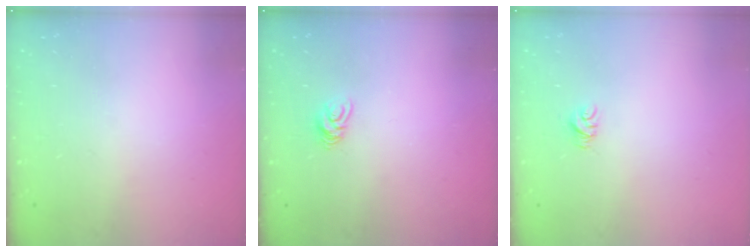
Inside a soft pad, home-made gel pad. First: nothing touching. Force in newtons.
{"total": 5.2, "press": 5.2, "slide": 0.3}
{"total": 4.5, "press": 4.5, "slide": 0.3}